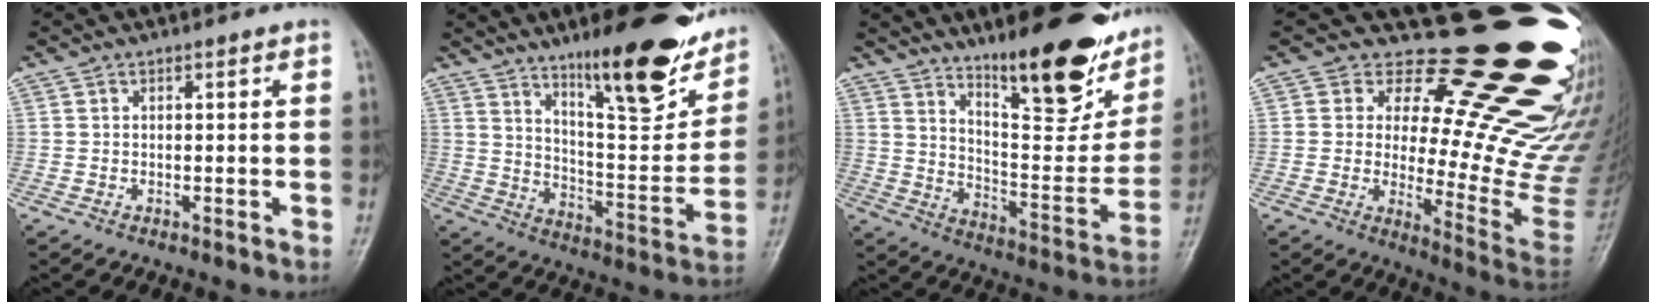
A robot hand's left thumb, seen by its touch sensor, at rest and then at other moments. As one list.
[{"total": 22.2, "force": [14.4, 6.2, 15.7], "torque": [-0.182, -0.076, 0.224]}, {"total": 24.0, "force": [15.8, 7.5, 16.3], "torque": [-0.183, -0.086, 0.242]}, {"total": 28.9, "force": [18.2, 10.8, 19.7], "torque": [-0.196, -0.119, 0.237]}]